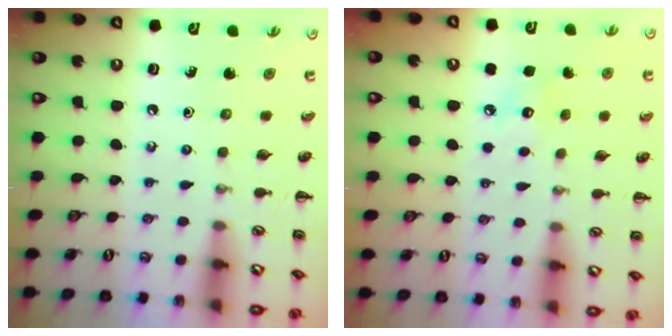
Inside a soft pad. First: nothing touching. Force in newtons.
{"total": 6.4, "press": 6.1, "slide": 1.8}